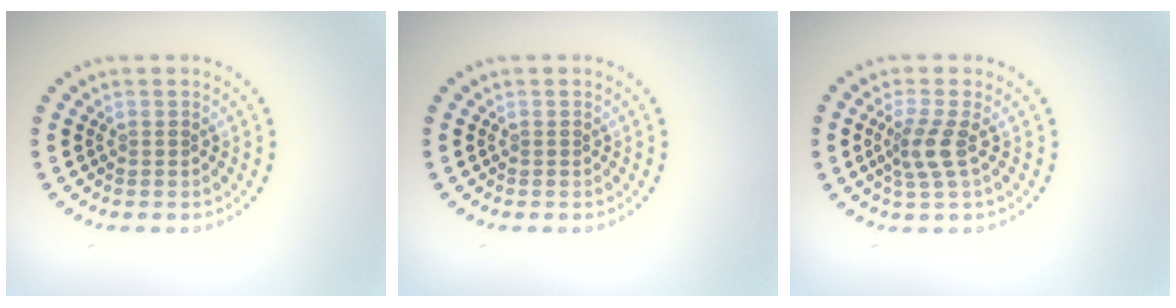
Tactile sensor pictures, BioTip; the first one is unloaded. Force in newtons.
{"total": 0.0}
{"total": 2.4, "press": 1.8, "slide": 1.6}